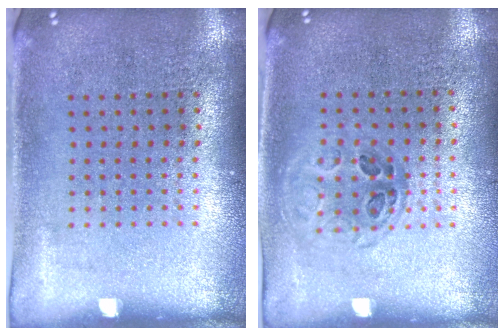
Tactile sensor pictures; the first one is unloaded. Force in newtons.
{"total": 1.0, "press": 0.9, "slide": 0.4}